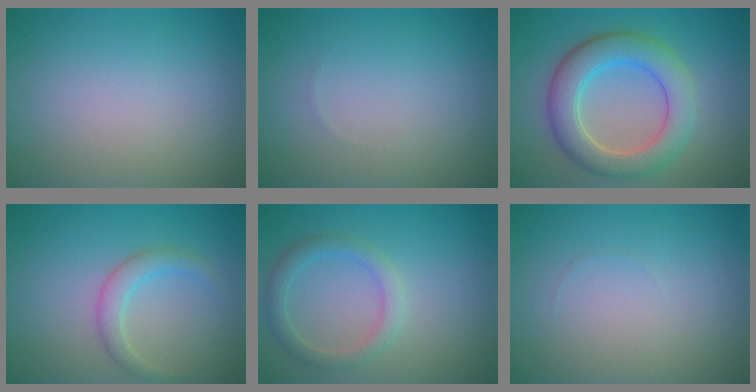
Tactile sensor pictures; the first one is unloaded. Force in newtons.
{"total": 0.0}
{"total": 6.3, "press": 6.2, "slide": 0.5}
{"total": 2.3, "press": 2.3, "slide": 0.0}
{"total": 2.3, "press": 2.3, "slide": 0.1}
{"total": 0.0}